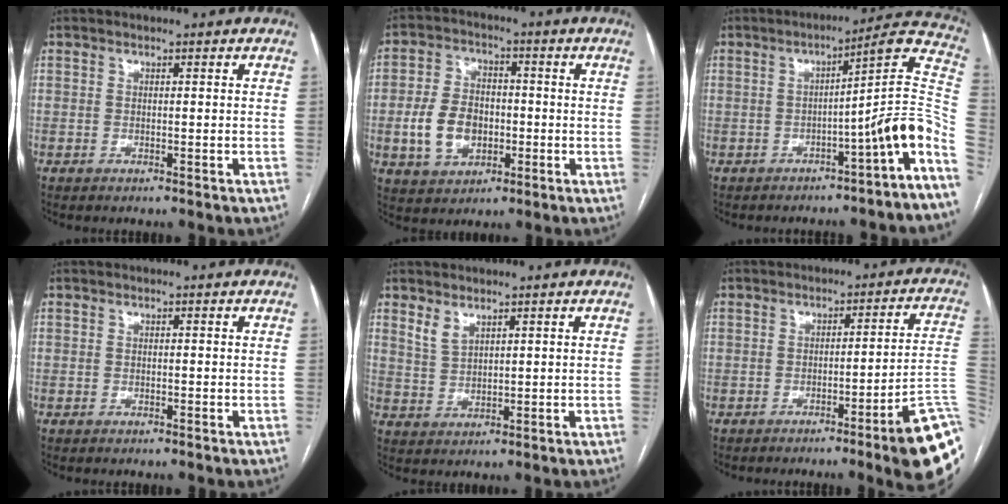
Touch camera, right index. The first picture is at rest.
{"total": 9.0, "force": [-1.7, 6.3, 6.2], "torque": [-0.133, 0.016, -0.023]}
{"total": 11.7, "force": [-5.2, -1.6, 10.3], "torque": [-0.110, 0.039, -0.080]}
{"total": 0.0}
{"total": 3.1, "force": [2.4, 1.3, 1.5], "torque": [-0.036, -0.001, 0.058]}
{"total": 13.6, "force": [-6.3, -0.1, 12.1], "torque": [-0.067, 0.020, -0.082]}